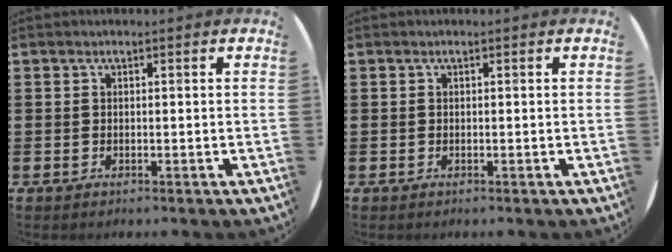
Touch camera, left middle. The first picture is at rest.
{"total": 0.0}